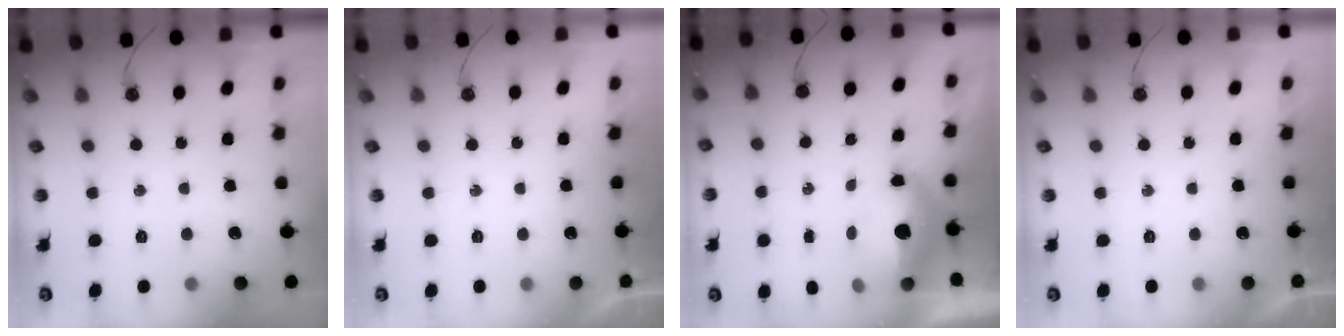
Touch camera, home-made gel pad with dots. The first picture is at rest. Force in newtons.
{"total": 0.0}
{"total": 8.9, "press": 8.8, "slide": 1.1}
{"total": 0.0}